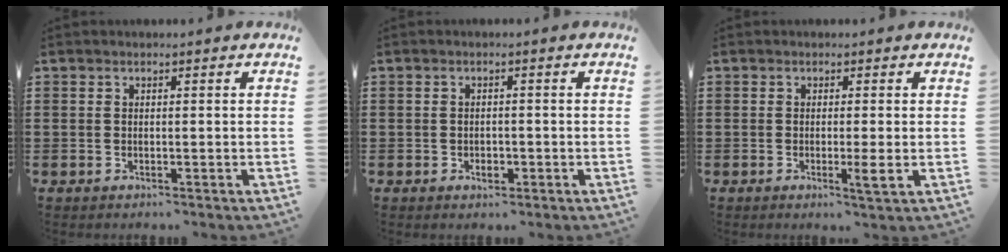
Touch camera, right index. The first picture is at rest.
{"total": 1.3, "force": [-0.5, 0.8, 0.9], "torque": [-0.018, -0.002, -0.010]}
{"total": 2.7, "force": [-0.4, -0.1, 2.6], "torque": [-0.047, -0.008, -0.008]}